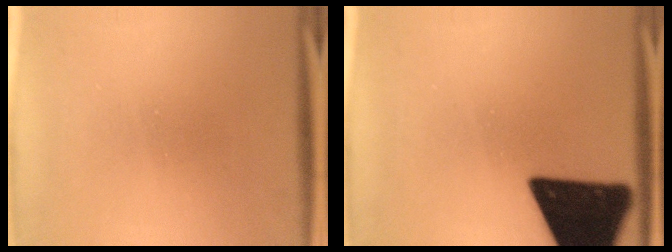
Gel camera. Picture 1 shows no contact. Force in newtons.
{"total": 18.9}